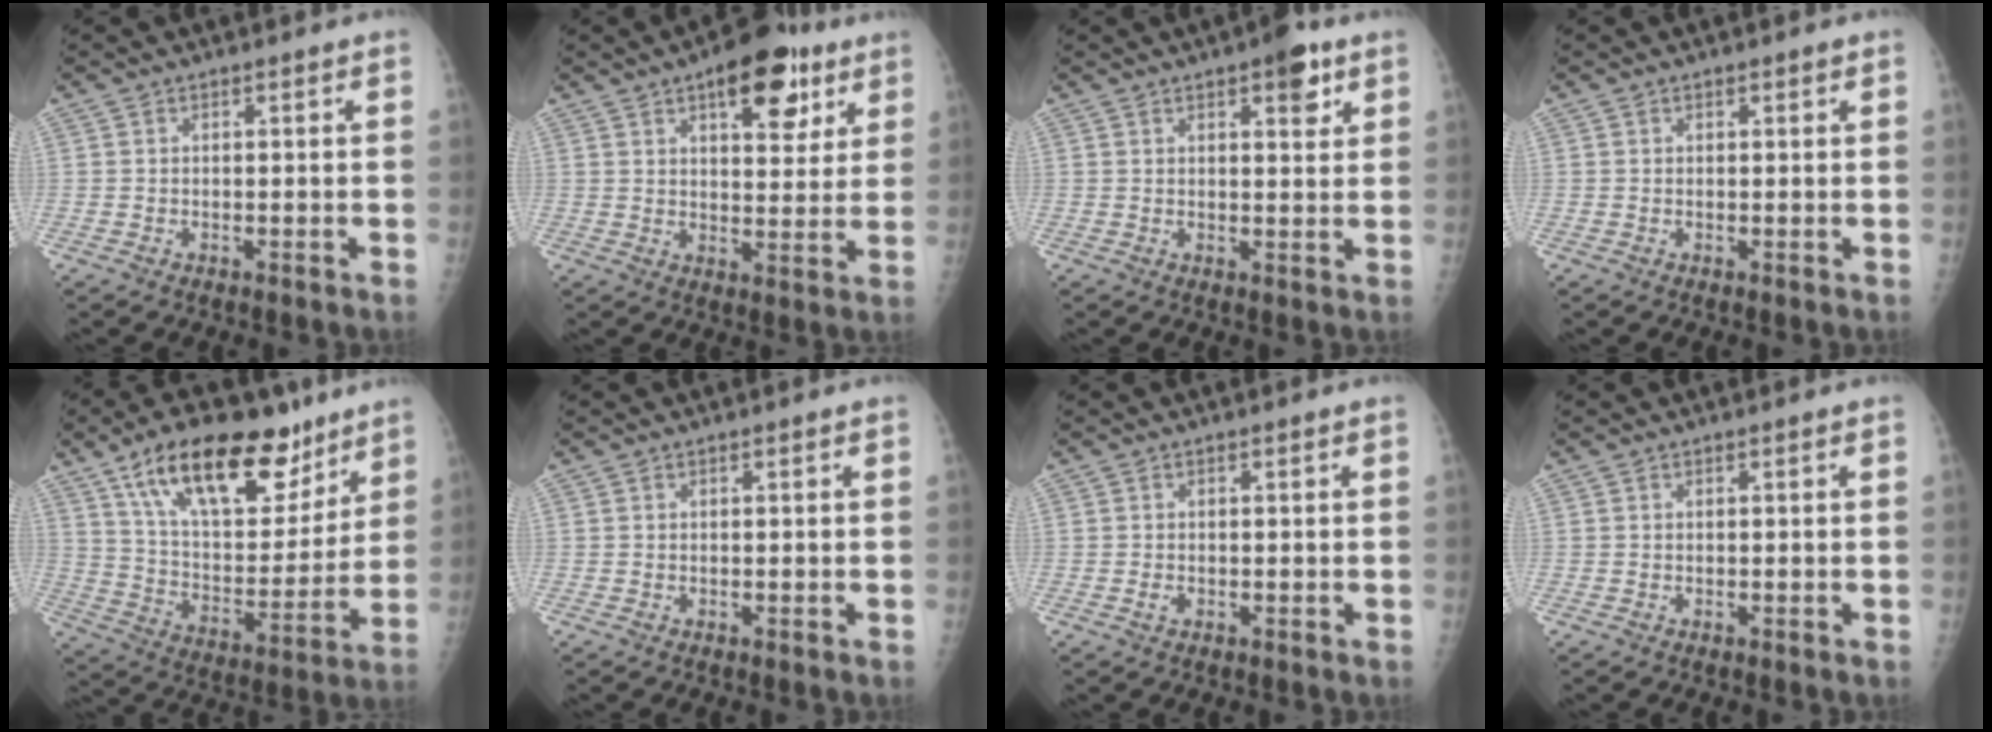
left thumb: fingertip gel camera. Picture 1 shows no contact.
{"total": 13.1, "force": [6.9, 6.1, 9.3], "torque": [-0.087, -0.021, 0.093]}
{"total": 7.1, "force": [3.9, 2.6, 5.4], "torque": [-0.052, -0.014, 0.046]}
{"total": 0.7, "force": [0.4, 0.4, 0.4], "torque": [0.000, -0.001, 0.005]}
{"total": 24.5, "force": [15.2, 11.3, 15.5], "torque": [-0.209, -0.048, 0.257]}
{"total": 0.0}
{"total": 1.1, "force": [-0.3, 0.8, 0.7], "torque": [-0.012, -0.001, -0.006]}
{"total": 0.0}